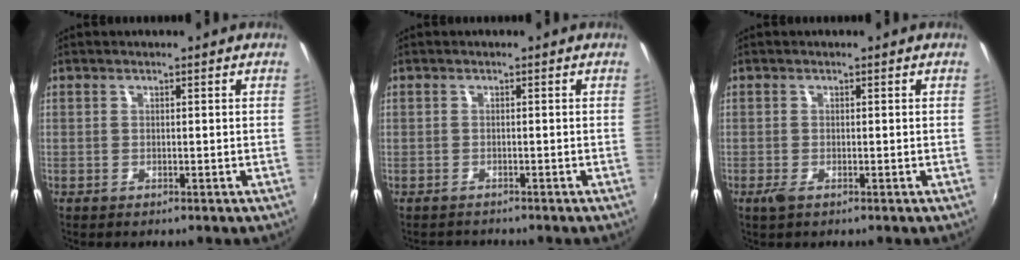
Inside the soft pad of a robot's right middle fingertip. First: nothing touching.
{"total": 2.1, "force": [-1.6, 1.3, -0.2], "torque": [0.001, 0.010, -0.023]}
{"total": 1.5, "force": [-0.8, 0.6, 1.1], "torque": [-0.024, -0.005, -0.016]}